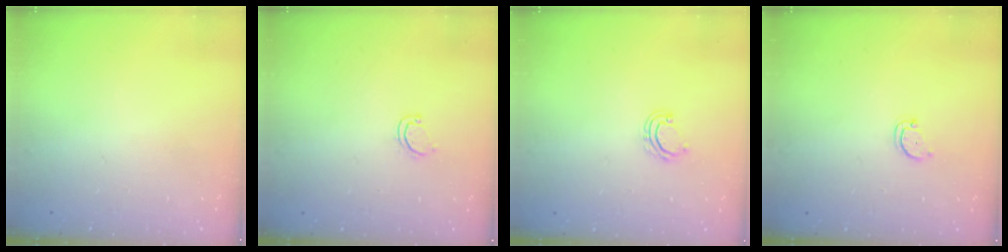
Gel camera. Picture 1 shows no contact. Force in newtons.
{"total": 4.6, "press": 4.4, "slide": 1.2}
{"total": 3.5, "press": 3.5, "slide": 0.3}
{"total": 2.3, "press": 2.3, "slide": 0.4}